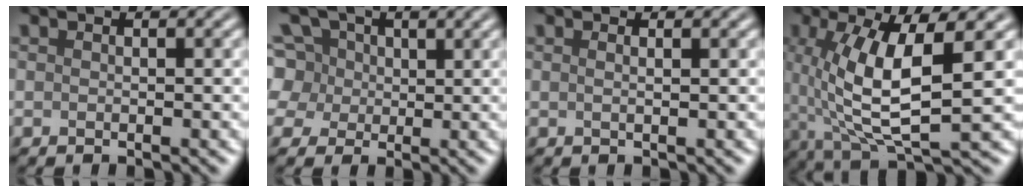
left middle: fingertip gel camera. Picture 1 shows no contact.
{"total": 7.2, "force": [2.9, 5.9, 3.0], "torque": [-0.073, 0.030, 0.036]}
{"total": 1.3, "force": [0.6, 0.6, 1.0], "torque": [-0.005, -0.002, -0.005]}
{"total": 8.6, "force": [0.7, 2.6, 8.2], "torque": [-0.159, -0.001, 0.016]}